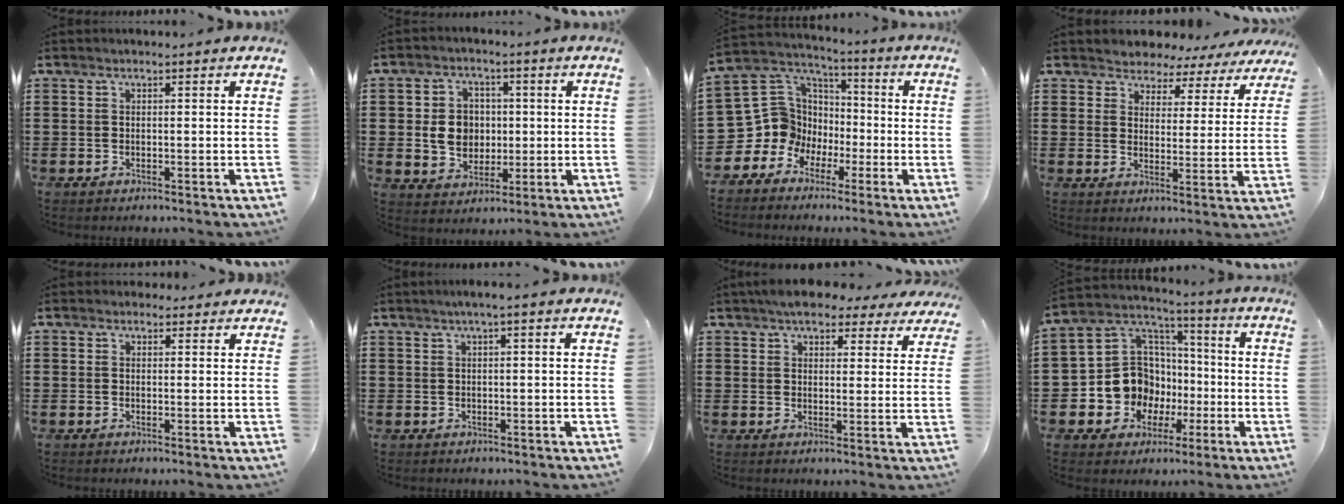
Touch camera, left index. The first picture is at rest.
{"total": 6.6, "force": [0.1, 5.7, 3.3], "torque": [-0.070, 0.015, 0.001]}
{"total": 9.2, "force": [-2.2, 8.9, 0.8], "torque": [-0.085, -0.024, -0.042]}
{"total": 3.8, "force": [3.6, 1.3, -0.1], "torque": [-0.024, -0.022, 0.058]}
{"total": 1.4, "force": [1.0, 0.9, 0.2], "torque": [-0.008, 0.007, 0.018]}
{"total": 1.2, "force": [0.2, -0.1, 1.2], "torque": [-0.020, -0.003, 0.004]}
{"total": 6.0, "force": [5.0, 2.2, 2.3], "torque": [-0.055, -0.005, 0.094]}
{"total": 11.9, "force": [-2.7, 10.9, 4.1], "torque": [-0.120, 0.007, -0.043]}